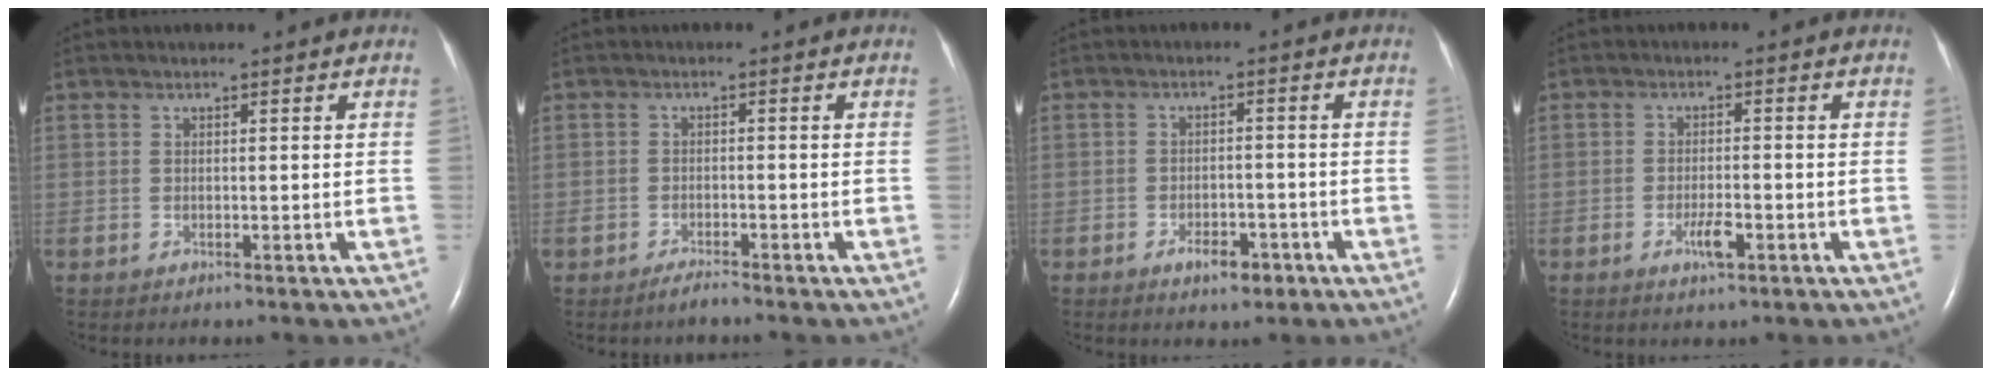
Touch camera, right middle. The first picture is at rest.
{"total": 1.6, "force": [-1.5, 0.1, 0.5], "torque": [-0.015, -0.003, -0.027]}
{"total": 3.8, "force": [-2.3, 1.7, 2.4], "torque": [-0.039, 0.003, -0.032]}
{"total": 2.9, "force": [-1.4, 0.6, 2.5], "torque": [-0.049, -0.002, -0.023]}